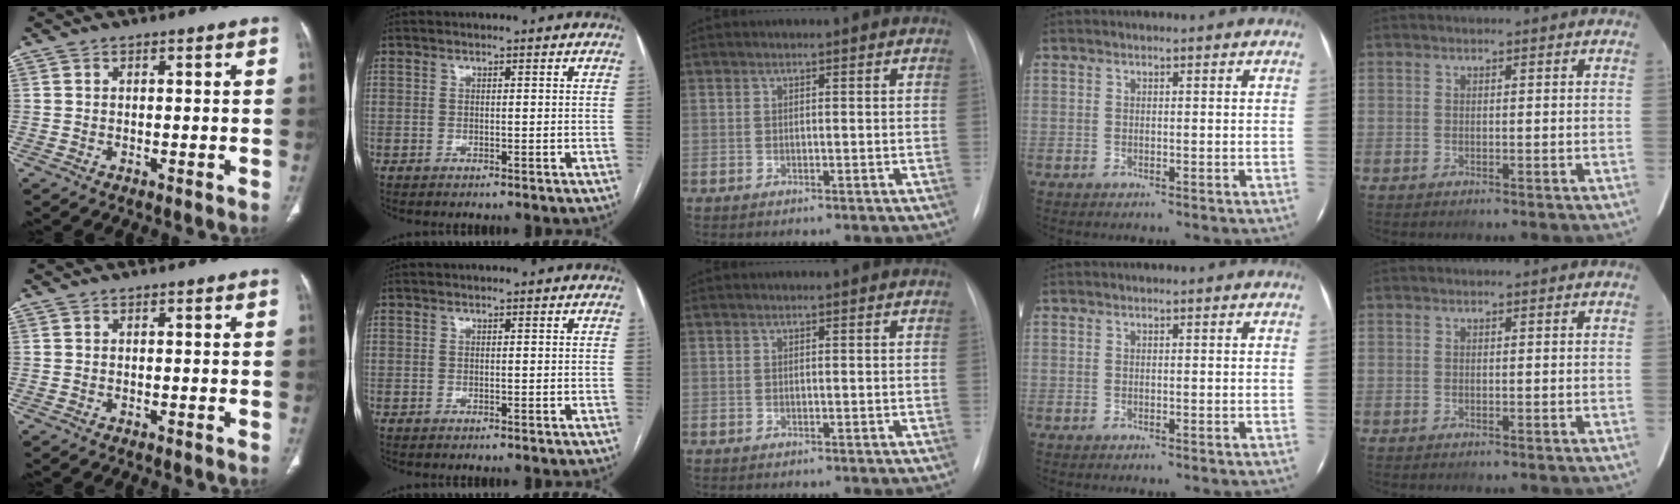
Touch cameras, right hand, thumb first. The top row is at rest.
{}